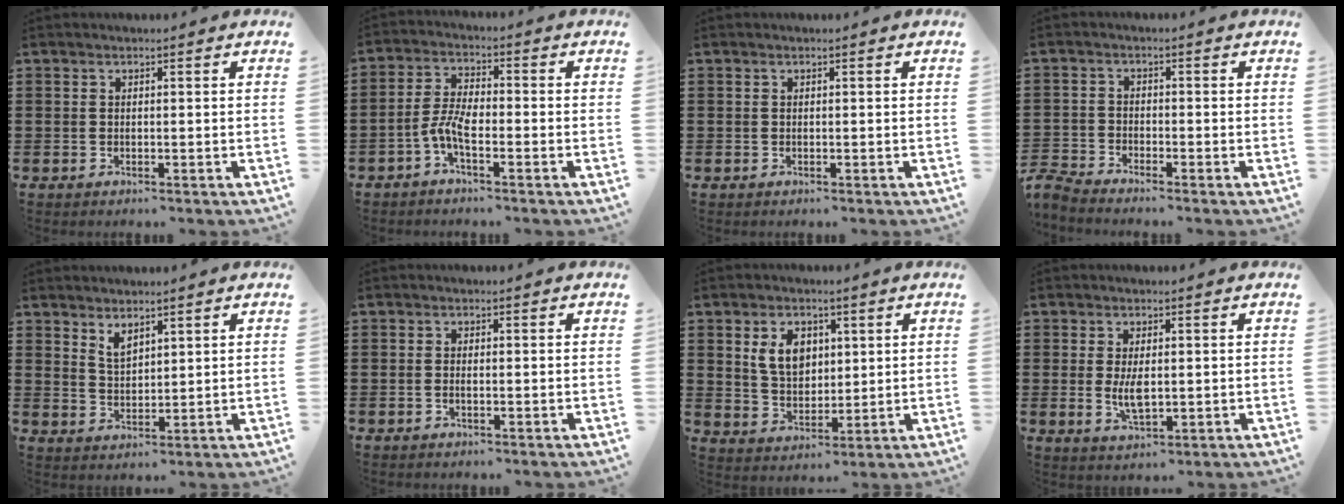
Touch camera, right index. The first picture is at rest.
{"total": 5.0, "force": [-2.2, 1.6, 4.2], "torque": [-0.106, -0.007, -0.049]}
{"total": 0.0}
{"total": 2.8, "force": [-2.8, 0.1, 0.0], "torque": [-0.021, -0.005, -0.064]}
{"total": 3.1, "force": [2.3, 1.5, 1.3], "torque": [-0.033, 0.004, 0.043]}
{"total": 0.8, "force": [-0.3, 0.1, 0.7], "torque": [-0.013, -0.004, -0.005]}
{"total": 6.3, "force": [2.1, 4.4, 4.0], "torque": [-0.086, 0.012, 0.034]}
{"total": 4.2, "force": [0.1, 1.9, 3.8], "torque": [-0.087, -0.002, -0.003]}